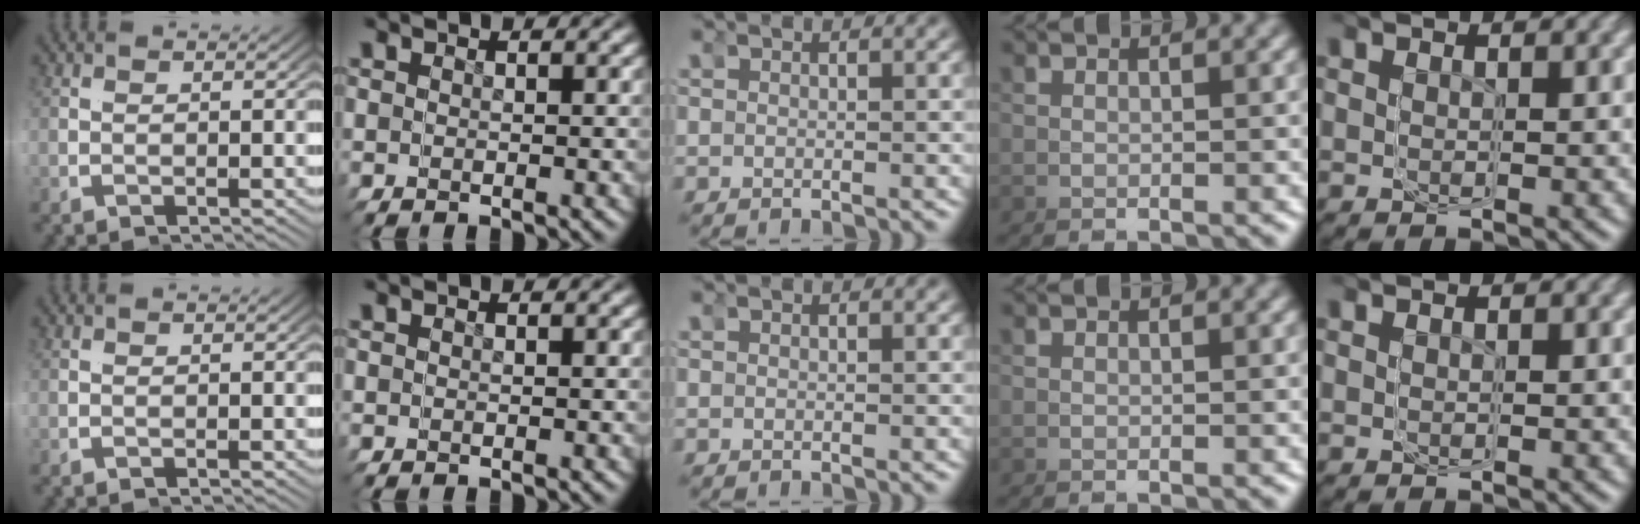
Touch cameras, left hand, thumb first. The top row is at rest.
{}